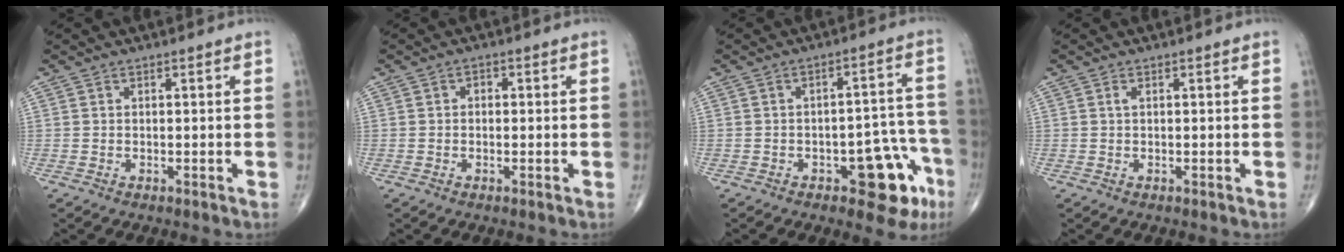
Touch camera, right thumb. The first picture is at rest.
{"total": 1.2, "force": [0.0, 1.0, 0.7], "torque": [0.002, 0.003, -0.005]}
{"total": 11.0, "force": [-5.4, 5.1, 8.2], "torque": [-0.055, 0.042, -0.065]}
{"total": 0.6, "force": [0.1, 0.2, 0.5], "torque": [-0.014, 0.000, 0.001]}